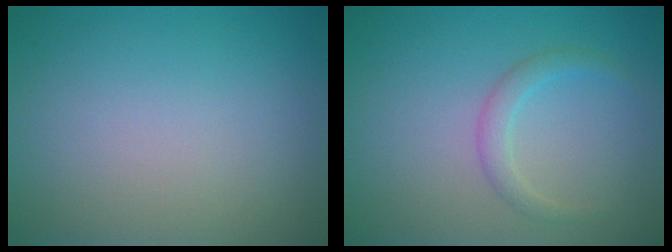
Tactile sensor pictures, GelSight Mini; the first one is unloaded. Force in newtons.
{"total": 1.7, "press": 1.7, "slide": 0.1}